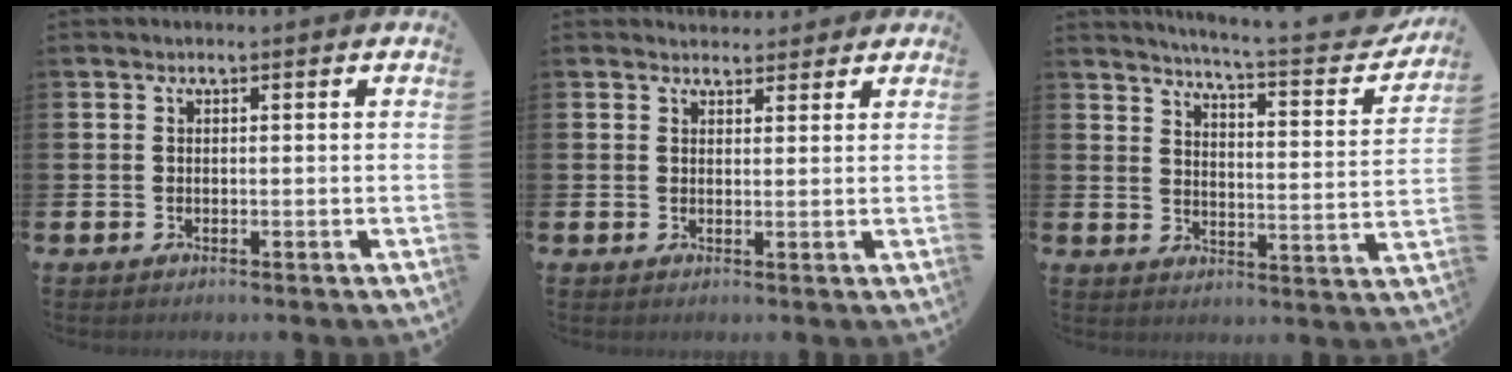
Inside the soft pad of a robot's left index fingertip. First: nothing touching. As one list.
[{"total": 2.7, "force": [2.5, 1.0, -0.1], "torque": [0.006, -0.010, 0.046]}, {"total": 5.1, "force": [4.7, -0.1, 2.0], "torque": [-0.043, -0.048, 0.068]}]